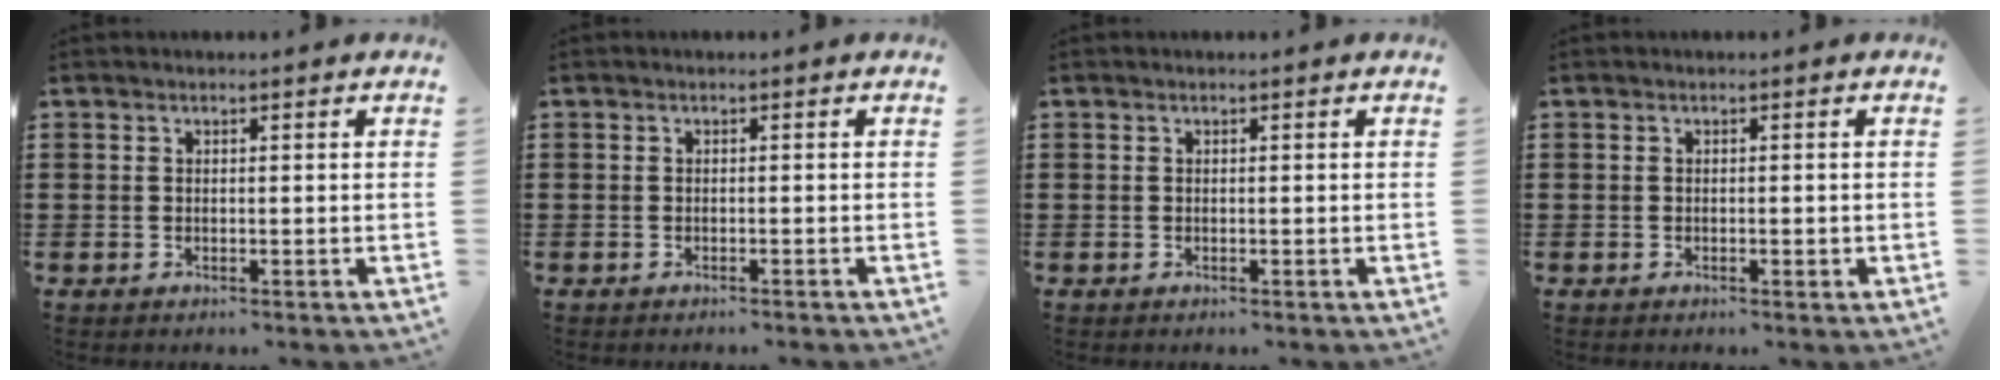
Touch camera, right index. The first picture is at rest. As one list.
[{"total": 0.5, "force": [-0.4, -0.2, 0.2], "torque": [-0.005, -0.005, -0.007]}, {"total": 0.0}, {"total": 1.5, "force": [-0.1, 0.6, 1.4], "torque": [-0.026, 0.001, -0.002]}]